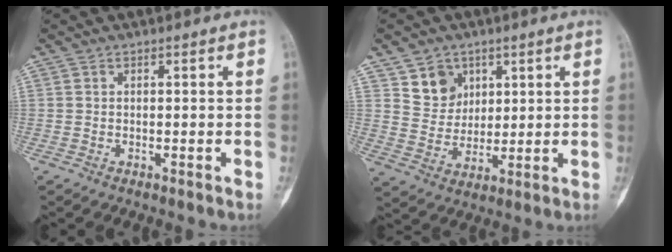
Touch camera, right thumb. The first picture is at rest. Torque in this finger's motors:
{"motor_torque": [-0.56, 1.10, -0.30, 0.10, 0.00]}